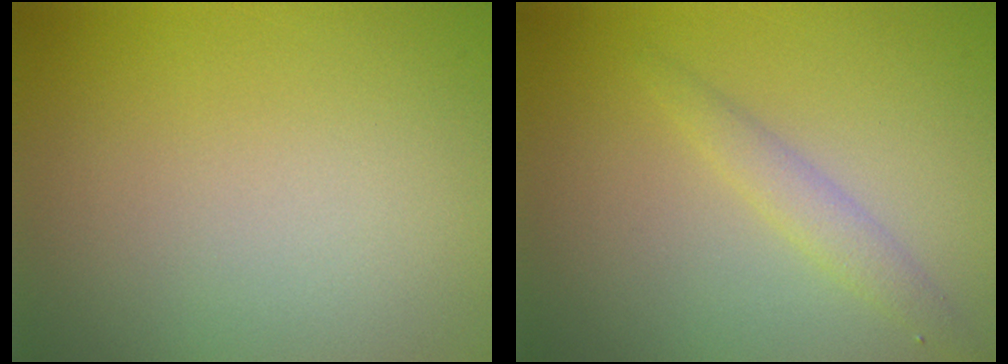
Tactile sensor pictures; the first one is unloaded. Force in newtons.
{"total": 1.7, "press": 1.7, "slide": 0.0}